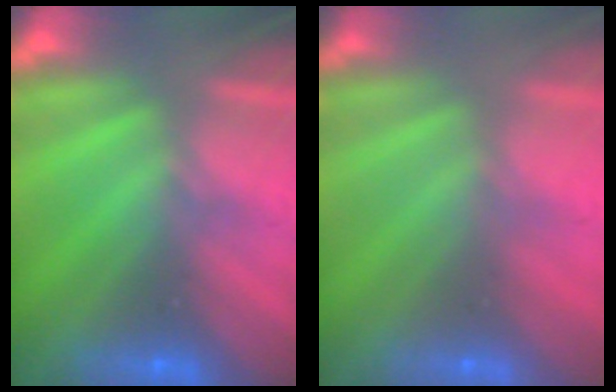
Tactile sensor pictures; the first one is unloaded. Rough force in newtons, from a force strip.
{"total": 2.9}